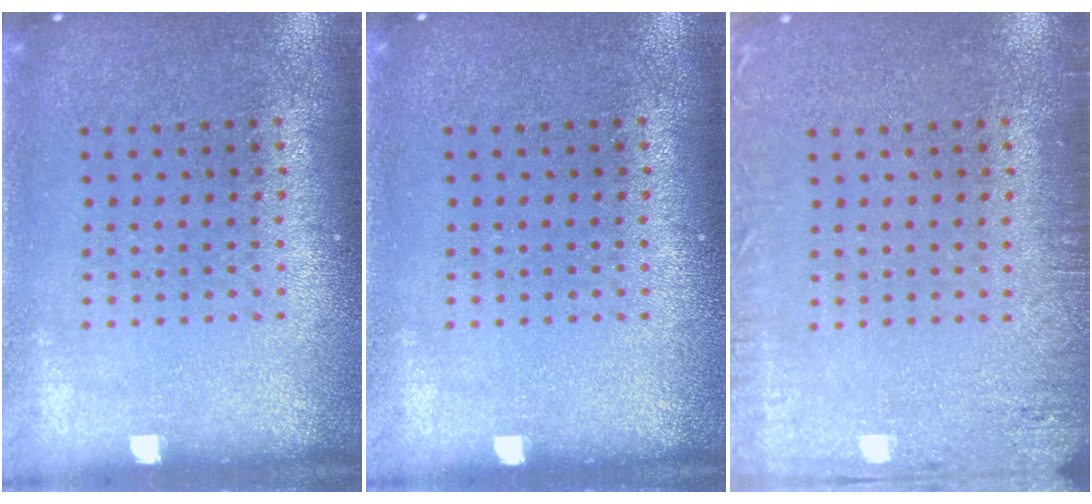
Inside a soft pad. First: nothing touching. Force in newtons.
{"total": 0.0}
{"total": 2.2, "press": 2.1, "slide": 0.3}